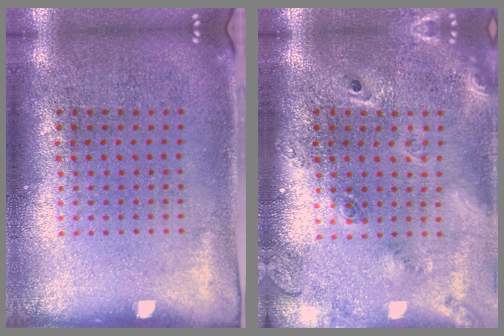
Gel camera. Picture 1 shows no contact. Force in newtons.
{"total": 2.4, "press": 1.7, "slide": 1.6}